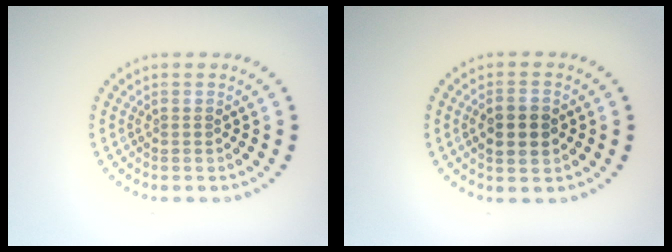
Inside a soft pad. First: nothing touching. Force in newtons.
{"total": 2.7, "press": 2.7, "slide": 0.2}